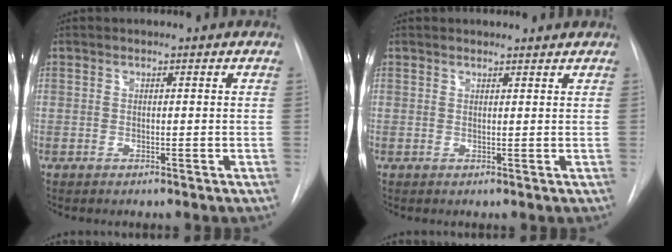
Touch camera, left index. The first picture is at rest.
{"total": 3.0, "force": [2.9, 0.5, 0.3], "torque": [-0.009, 0.015, 0.036]}